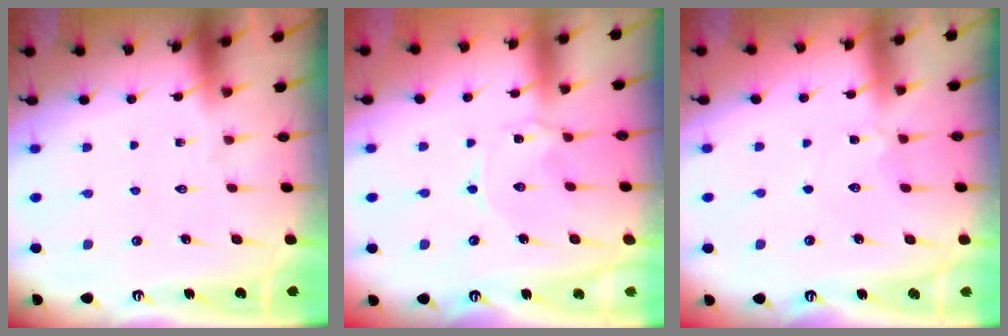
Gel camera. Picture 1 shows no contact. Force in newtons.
{"total": 0.8, "press": 0.8, "slide": 0.2}
{"total": 2.6, "press": 2.6, "slide": 0.2}